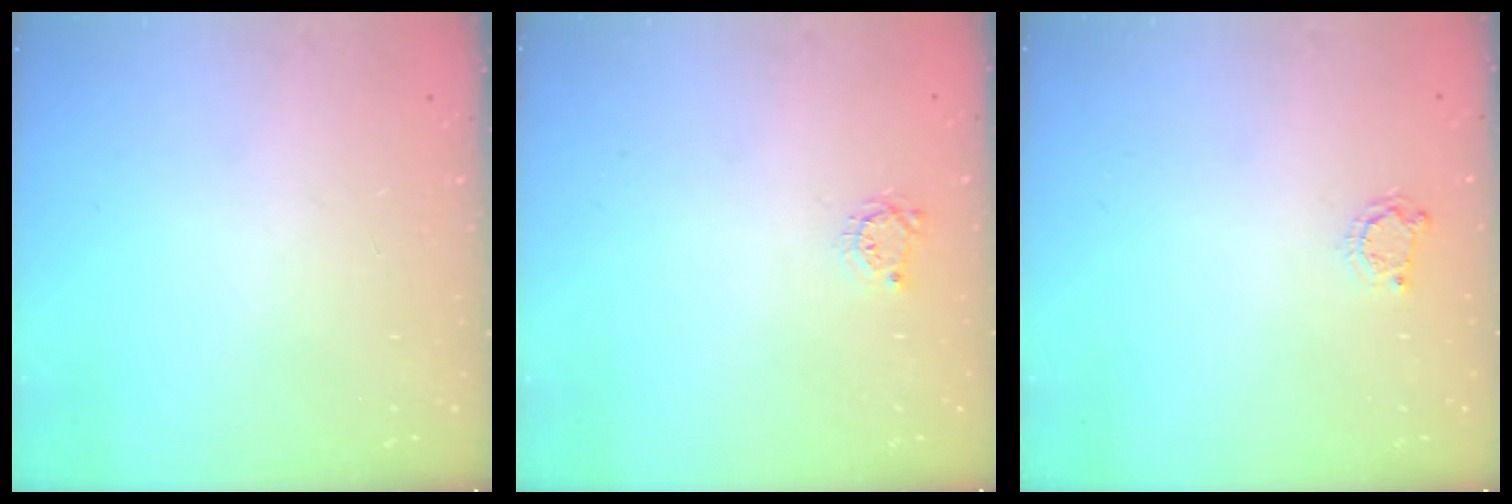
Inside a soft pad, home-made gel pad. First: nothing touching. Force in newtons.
{"total": 3.6, "press": 3.6, "slide": 0.3}
{"total": 4.0, "press": 3.9, "slide": 0.6}